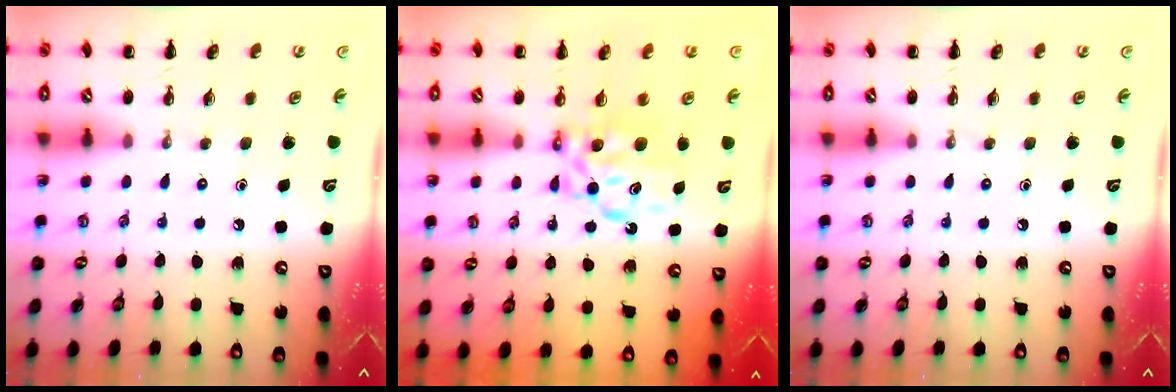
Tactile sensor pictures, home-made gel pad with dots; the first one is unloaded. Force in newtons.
{"total": 8.1, "press": 8.0, "slide": 1.2}
{"total": 0.0}